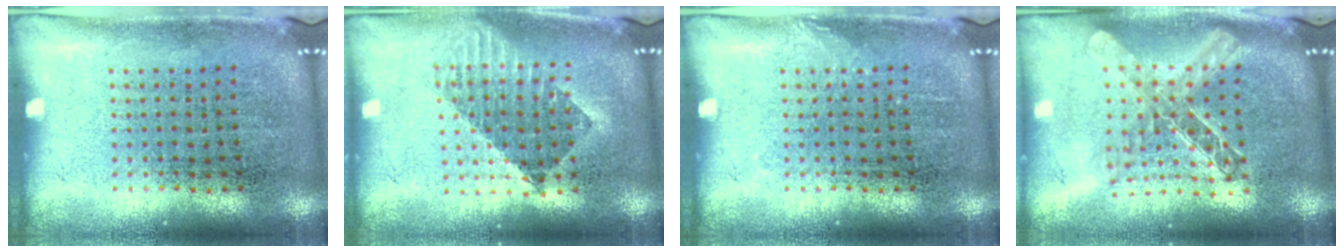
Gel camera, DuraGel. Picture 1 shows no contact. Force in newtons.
{"total": 1.5, "press": 1.3, "slide": 0.8}
{"total": 0.6, "press": 0.5, "slide": 0.1}
{"total": 1.9, "press": 1.6, "slide": 1.0}